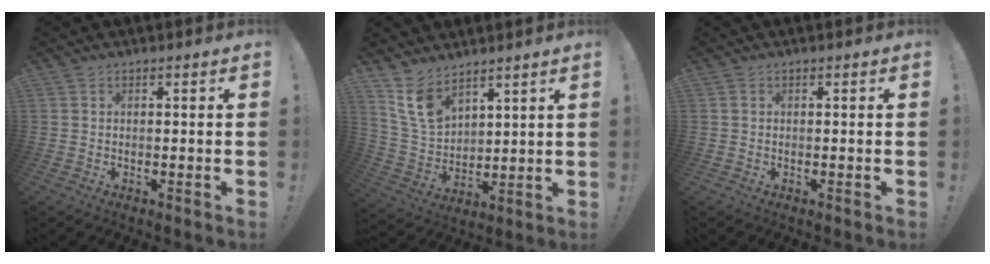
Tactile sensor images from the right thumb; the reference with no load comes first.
{"total": 11.4, "force": [8.1, 6.6, 4.6], "torque": [-0.103, -0.044, 0.165]}
{"total": 0.0}